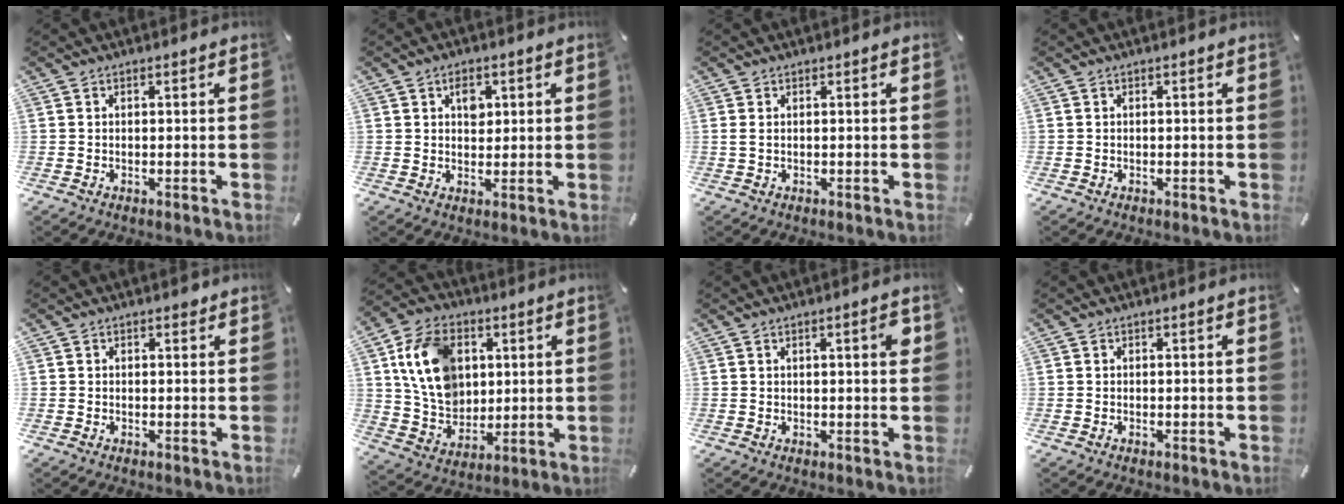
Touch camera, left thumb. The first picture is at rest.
{"total": 3.7, "force": [1.3, 2.7, 2.2], "torque": [-0.016, -0.005, 0.014]}
{"total": 1.1, "force": [0.3, 0.4, 1.0], "torque": [-0.021, -0.001, 0.005]}
{"total": 0.0}
{"total": 1.1, "force": [0.6, 0.9, 0.1], "torque": [0.007, -0.002, 0.010]}
{"total": 15.1, "force": [4.0, 11.9, 8.4], "torque": [-0.174, 0.002, 0.078]}
{"total": 3.1, "force": [1.1, 0.5, 2.8], "torque": [-0.047, -0.001, 0.015]}
{"total": 0.0}